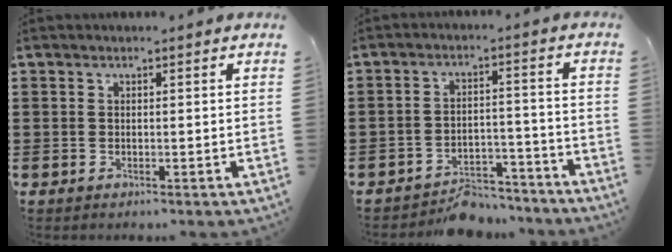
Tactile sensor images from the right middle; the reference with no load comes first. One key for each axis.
{"total": 6.3, "fx": -6.0, "fy": 1.6, "fz": 1.1, "tx": -0.011, "ty": 0.021, "tz": -0.117}